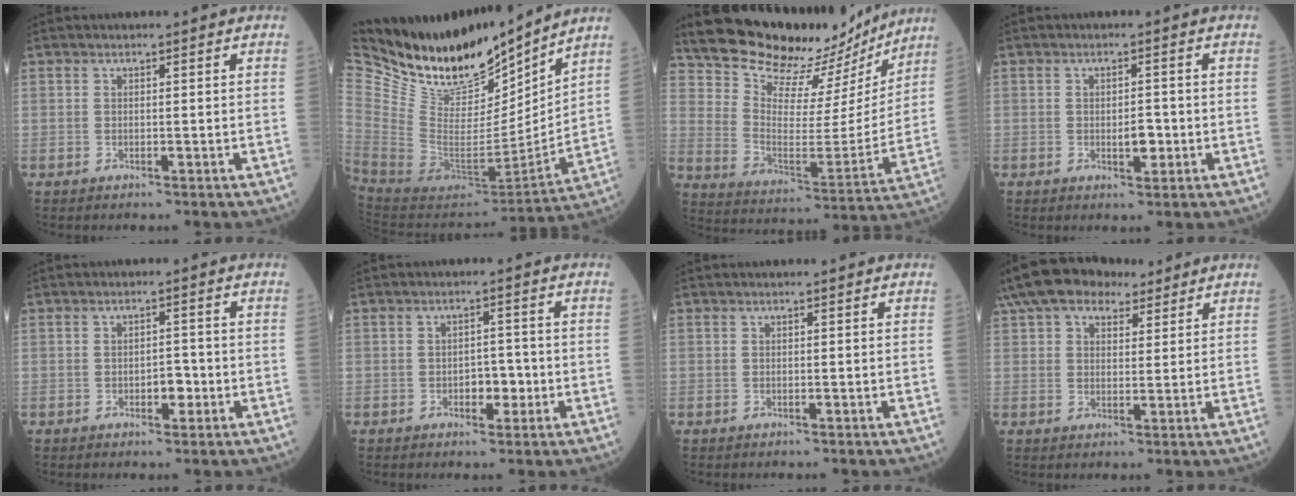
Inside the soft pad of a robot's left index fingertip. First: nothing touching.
{"total": 26.6, "force": [22.3, 9.3, 11.0], "torque": [-0.246, -0.031, 0.388]}
{"total": 19.2, "force": [17.6, 5.6, 5.5], "torque": [-0.087, -0.032, 0.255]}
{"total": 2.5, "force": [-0.9, 1.2, 2.0], "torque": [-0.027, -0.003, -0.013]}
{"total": 2.6, "force": [-1.3, 1.4, 1.8], "torque": [-0.019, 0.001, -0.019]}
{"total": 3.3, "force": [-1.4, 1.9, 2.3], "torque": [-0.026, 0.001, -0.021]}
{"total": 0.0}
{"total": 15.1, "force": [10.2, 8.2, 7.4], "torque": [-0.162, 0.061, 0.173]}